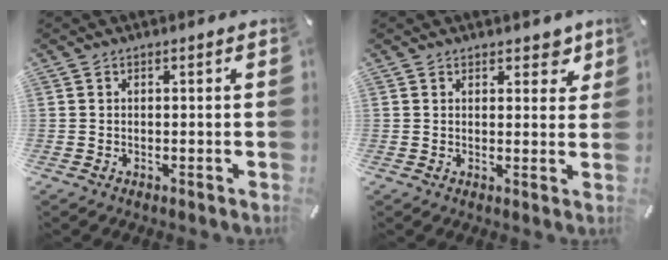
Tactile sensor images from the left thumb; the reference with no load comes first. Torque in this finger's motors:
{"motor_torque": [0.25, -0.24, 0.19, 0.17, -0.05]}